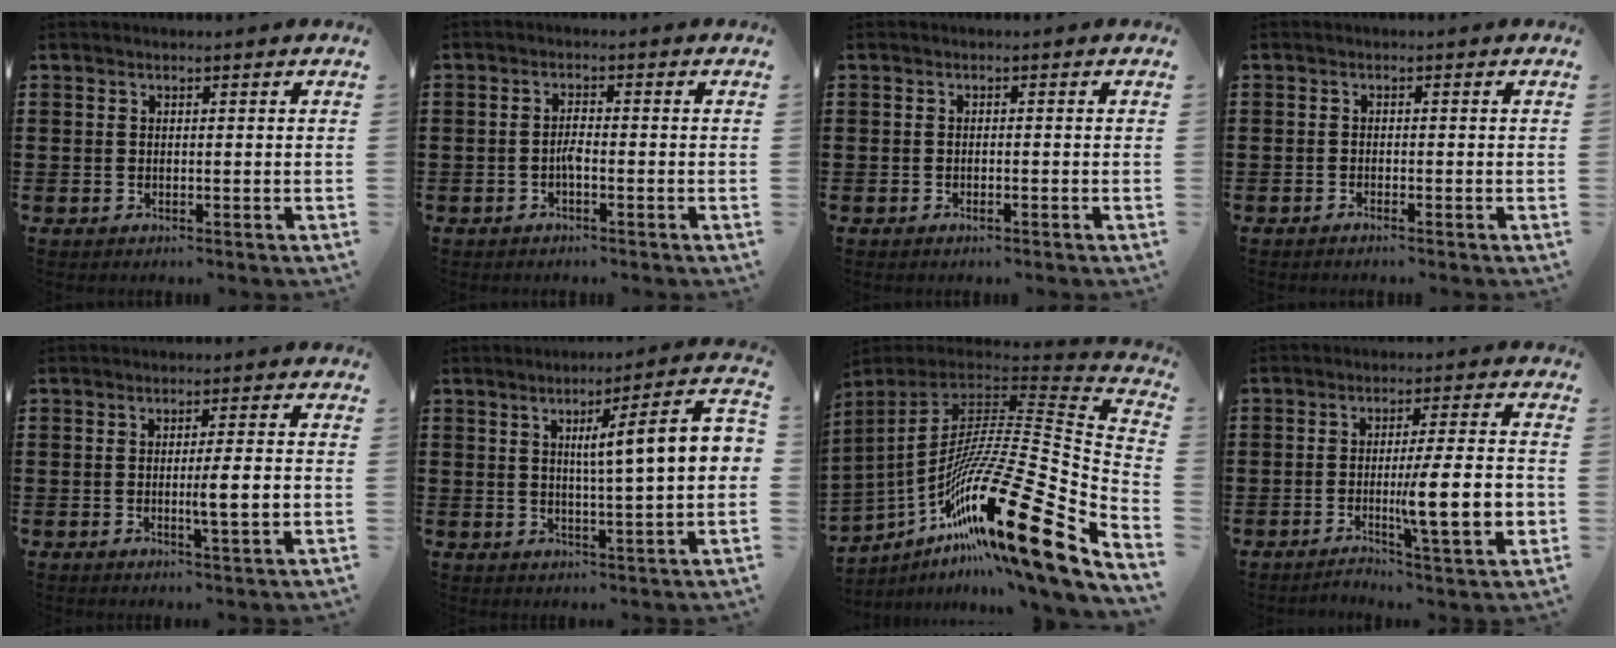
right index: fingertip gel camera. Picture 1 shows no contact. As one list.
[{"total": 1.8, "force": [-0.8, 0.3, 1.6], "torque": [-0.040, -0.002, -0.018]}, {"total": 0.7, "force": [-0.5, 0.1, 0.4], "torque": [-0.010, -0.003, -0.009]}, {"total": 0.9, "force": [-0.8, 0.0, 0.2], "torque": [-0.006, -0.002, -0.016]}, {"total": 4.4, "force": [-0.6, 0.1, 4.3], "torque": [-0.074, -0.004, -0.013]}, {"total": 8.6, "force": [1.4, 0.5, 8.4], "torque": [-0.141, -0.010, 0.014]}, {"total": 23.5, "force": [-11.9, 3.4, 20.0], "torque": [-0.347, -0.011, -0.220]}, {"total": 11.2, "force": [-2.4, 1.7, 10.8], "torque": [-0.167, -0.009, -0.042]}]